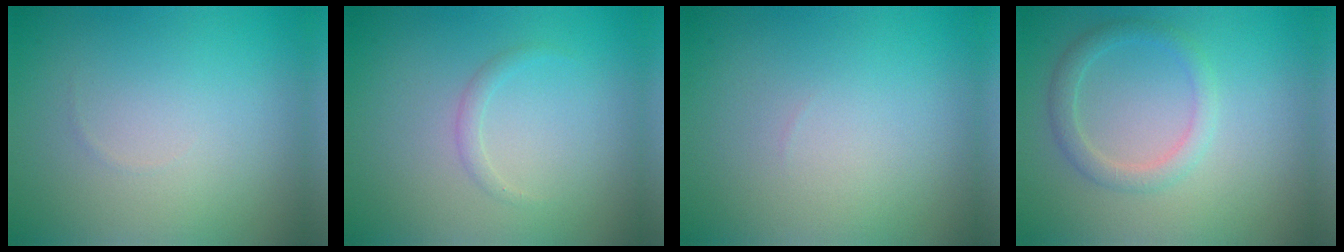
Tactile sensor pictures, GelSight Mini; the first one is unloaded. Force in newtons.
{"total": 1.0, "press": 1.0, "slide": 0.1}
{"total": 0.0}
{"total": 2.2, "press": 2.1, "slide": 0.2}